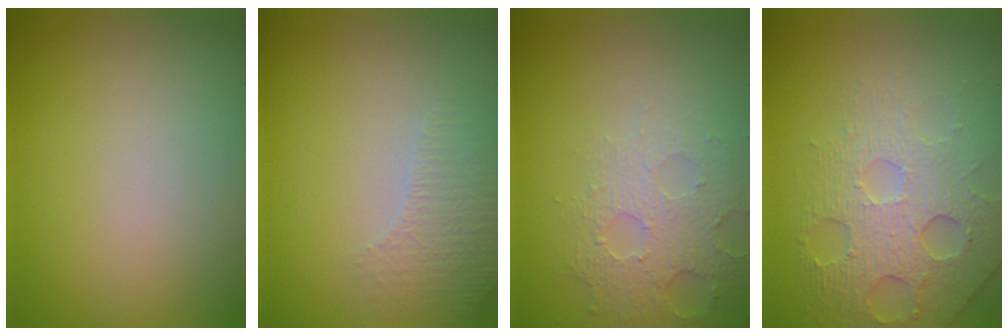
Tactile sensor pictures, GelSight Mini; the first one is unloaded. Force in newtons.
{"total": 2.3, "press": 2.2, "slide": 0.7}
{"total": 3.6, "press": 3.2, "slide": 1.8}
{"total": 5.4, "press": 4.2, "slide": 3.4}